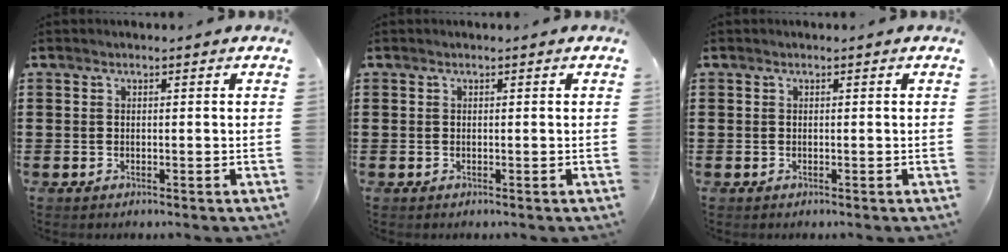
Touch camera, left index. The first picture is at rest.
{"total": 0.0}
{"total": 0.0}